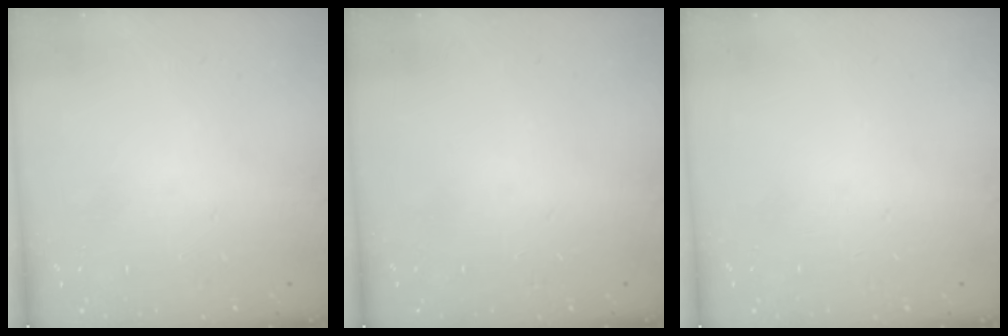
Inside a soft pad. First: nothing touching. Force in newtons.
{"total": 0.0}
{"total": 0.0}